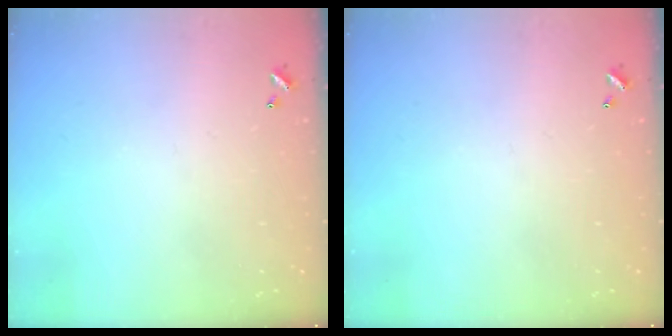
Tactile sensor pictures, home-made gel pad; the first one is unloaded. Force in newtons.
{"total": 0.0}